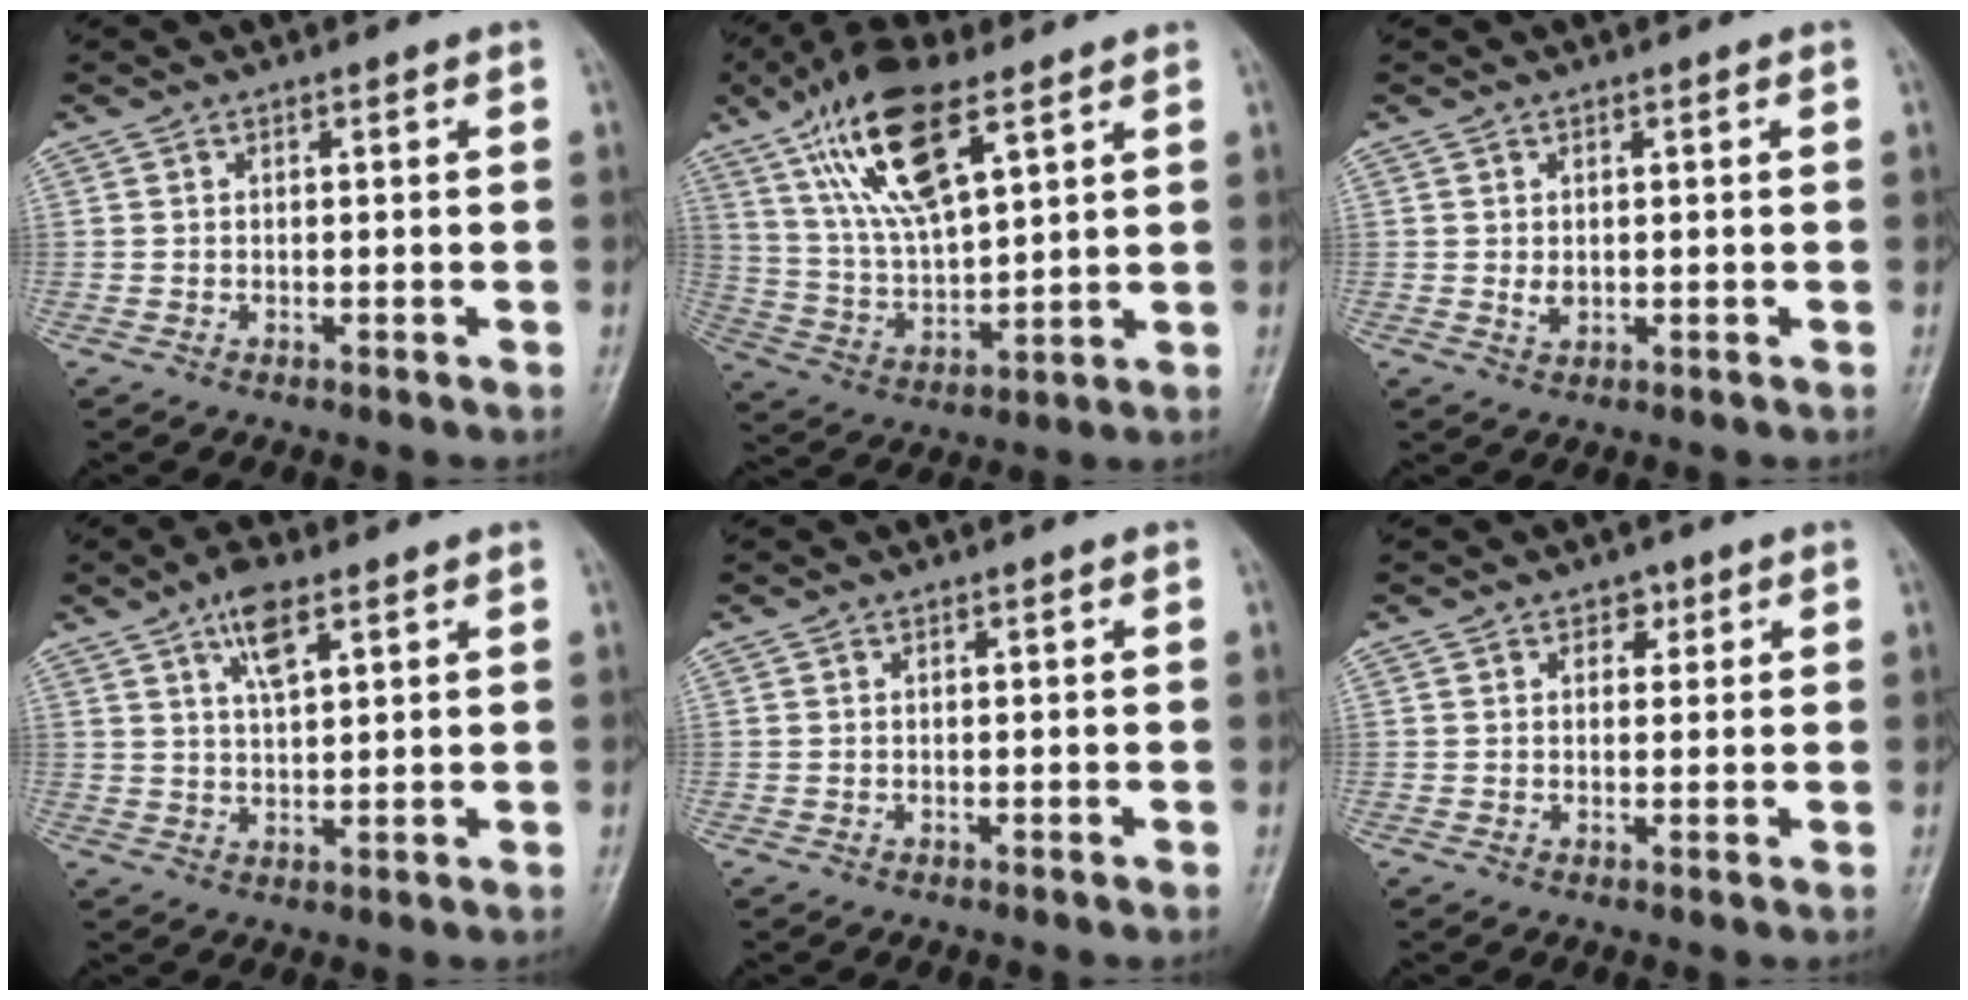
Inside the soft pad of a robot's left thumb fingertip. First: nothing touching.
{"total": 17.1, "force": [9.1, 6.3, 13.1], "torque": [-0.233, -0.026, 0.175]}
{"total": 2.0, "force": [0.2, 1.3, 1.4], "torque": [-0.023, -0.005, 0.008]}
{"total": 6.5, "force": [3.5, 2.4, 5.0], "torque": [-0.084, -0.011, 0.062]}
{"total": 0.0}
{"total": 2.4, "force": [1.2, 1.8, 1.0], "torque": [0.004, -0.002, 0.012]}